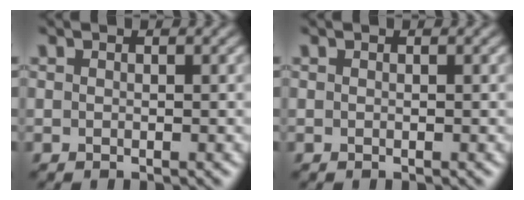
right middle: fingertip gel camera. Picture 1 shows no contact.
{"total": 0.0}